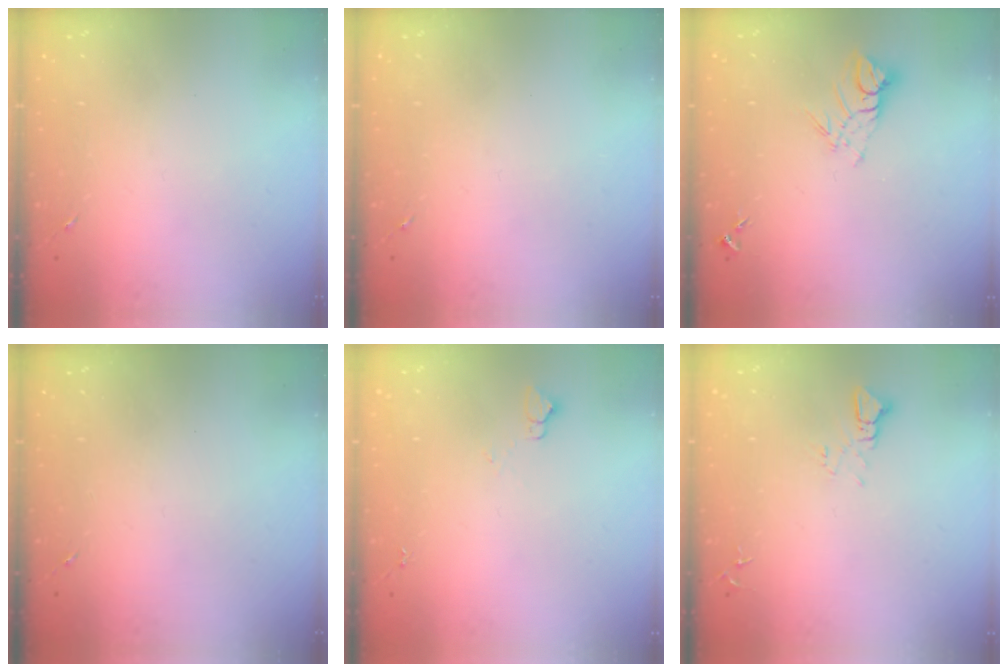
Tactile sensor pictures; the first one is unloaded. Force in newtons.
{"total": 0.0}
{"total": 7.9, "press": 7.9, "slide": 0.5}
{"total": 0.0}
{"total": 3.1, "press": 3.0, "slide": 0.3}
{"total": 3.4, "press": 3.4, "slide": 0.4}